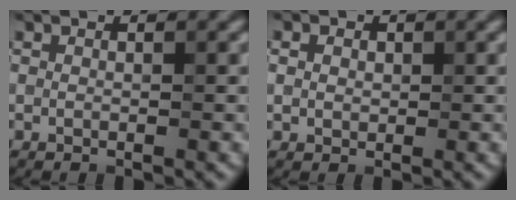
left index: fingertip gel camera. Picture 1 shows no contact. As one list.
[{"total": 1.5, "force": [0.5, 1.2, 0.6], "torque": [-0.005, 0.006, 0.001]}]